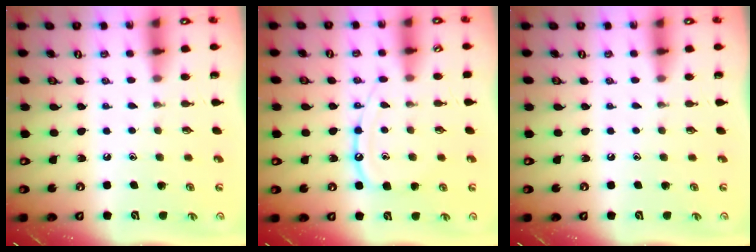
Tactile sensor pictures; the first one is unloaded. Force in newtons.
{"total": 11.4, "press": 11.4, "slide": 0.9}
{"total": 0.0}